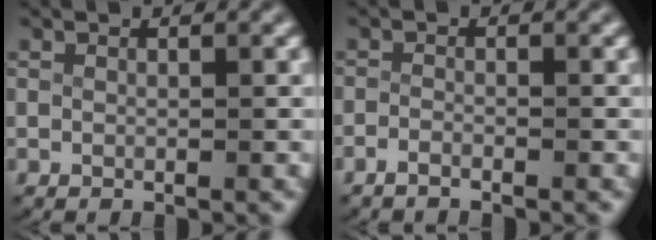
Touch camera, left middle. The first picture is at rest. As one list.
[{"total": 1.6, "force": [-1.5, 0.3, 0.4], "torque": [-0.020, -0.008, -0.028]}]